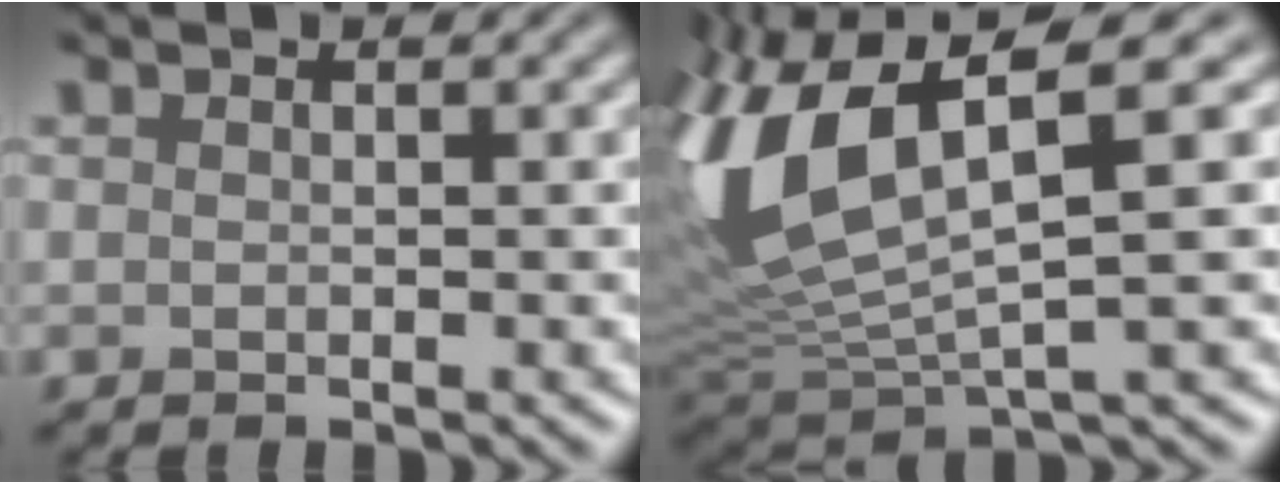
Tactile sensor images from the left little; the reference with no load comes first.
{"total": 12.2, "force": [3.4, 4.7, 10.8], "torque": [-0.250, 0.000, 0.073]}